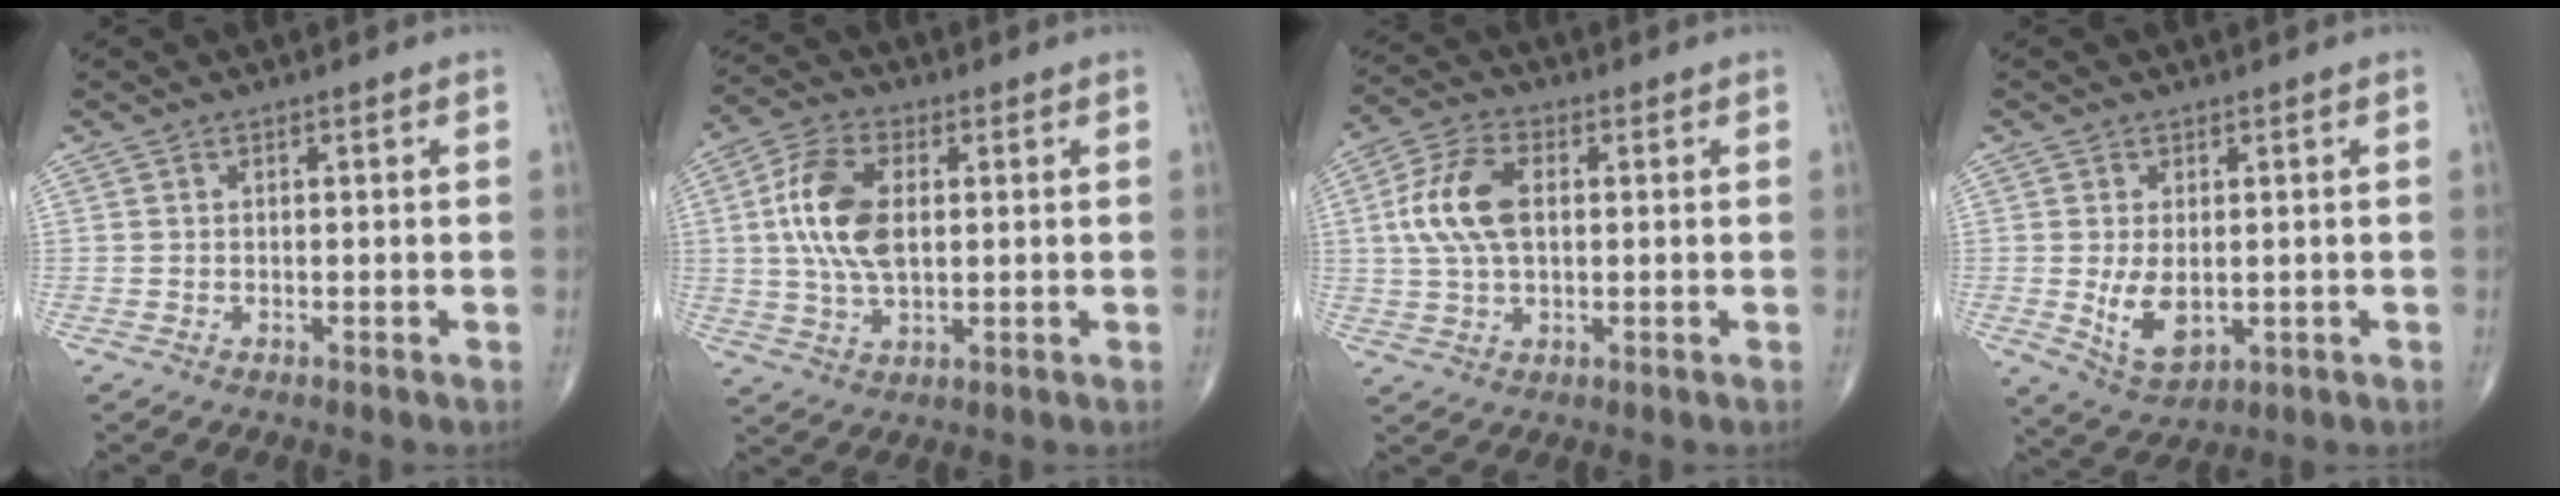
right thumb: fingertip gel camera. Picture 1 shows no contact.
{"total": 12.0, "force": [1.5, 6.5, 10.0], "torque": [-0.200, 0.006, 0.026]}
{"total": 11.0, "force": [1.2, 6.3, 8.9], "torque": [-0.186, 0.016, 0.021]}
{"total": 7.0, "force": [-0.6, 4.1, 5.7], "torque": [-0.093, -0.015, 0.003]}